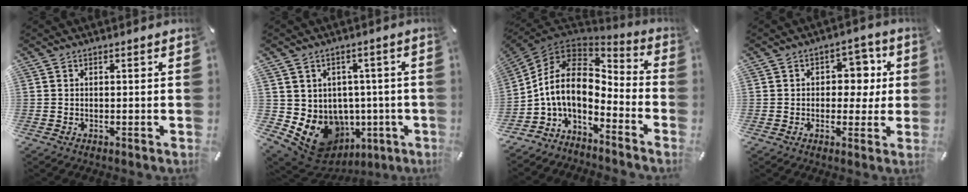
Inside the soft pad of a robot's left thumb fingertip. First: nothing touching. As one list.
[{"total": 10.0, "force": [-3.1, 8.6, 4.0], "torque": [-0.081, -0.015, -0.039]}, {"total": 12.7, "force": [-1.4, 8.0, 9.7], "torque": [-0.222, -0.003, -0.032]}, {"total": 7.2, "force": [0.8, 5.8, 4.2], "torque": [-0.046, 0.003, 0.006]}]